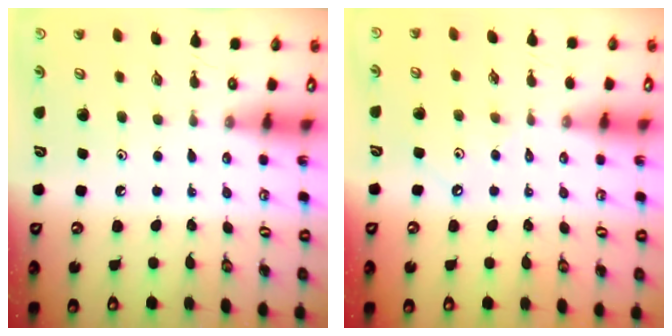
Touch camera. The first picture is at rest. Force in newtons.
{"total": 3.0, "press": 3.0, "slide": 0.5}